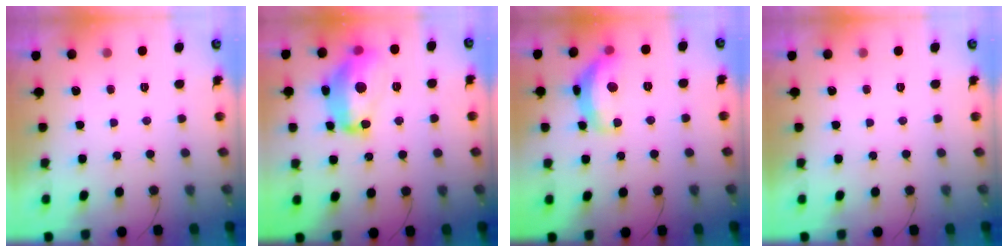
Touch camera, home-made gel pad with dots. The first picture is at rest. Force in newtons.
{"total": 16.1, "press": 16.1, "slide": 1.0}
{"total": 14.0, "press": 14.0, "slide": 0.8}
{"total": 0.0}